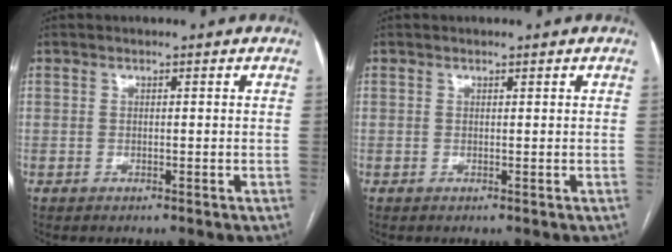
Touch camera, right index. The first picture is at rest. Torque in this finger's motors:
{"motor_torque": [-0.02, 0.09, -0.05, 0.00]}